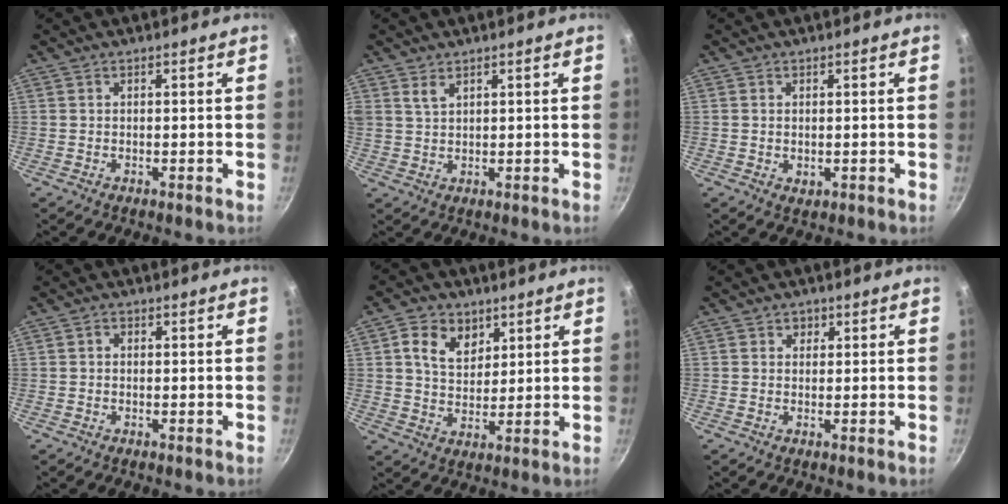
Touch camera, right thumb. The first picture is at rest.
{"total": 2.6, "force": [1.7, 1.3, 1.5], "torque": [-0.026, -0.007, 0.035]}
{"total": 1.3, "force": [0.1, 0.9, 0.9], "torque": [-0.014, -0.002, 0.005]}
{"total": 1.0, "force": [0.1, 0.8, 0.6], "torque": [-0.008, 0.006, 0.001]}
{"total": 8.4, "force": [3.6, 6.1, 4.6], "torque": [-0.052, -0.014, 0.060]}
{"total": 1.7, "force": [0.7, 1.6, 0.5], "torque": [0.004, -0.004, 0.007]}